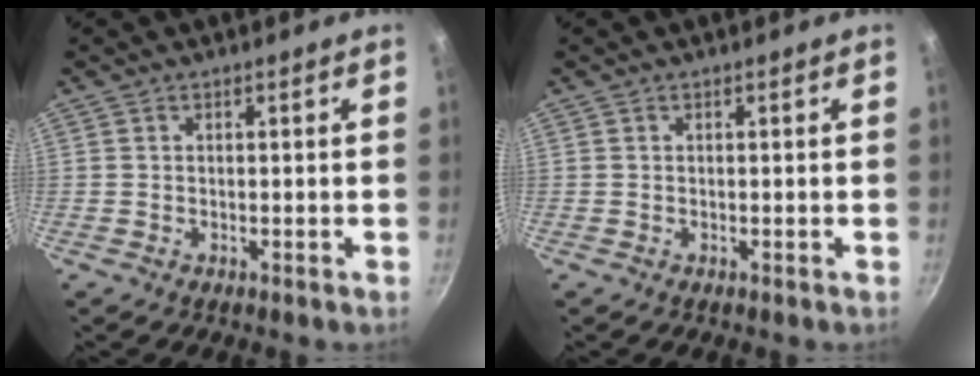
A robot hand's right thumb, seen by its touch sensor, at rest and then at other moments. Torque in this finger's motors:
{"motor_torque": [-0.02, 0.01, 0.00, 0.00, 0.00]}